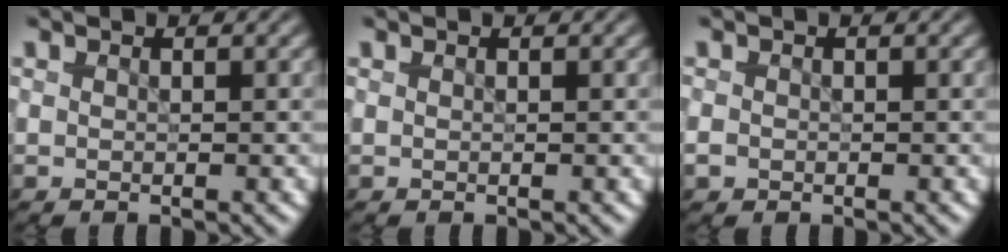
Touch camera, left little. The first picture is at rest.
{"total": 0.0}
{"total": 0.8, "force": [-0.4, 0.6, 0.3], "torque": [-0.003, -0.005, -0.008]}